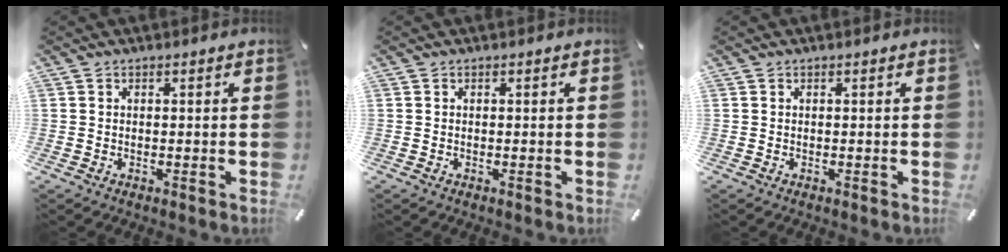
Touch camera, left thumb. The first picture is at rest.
{"total": 0.0}
{"total": 0.0}